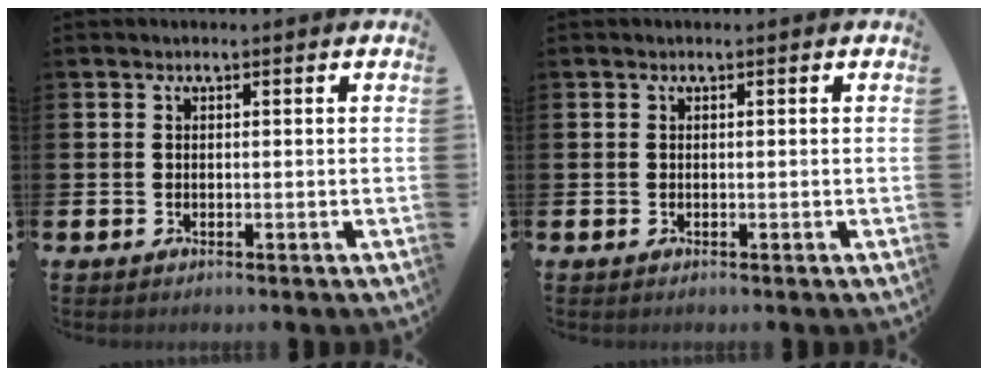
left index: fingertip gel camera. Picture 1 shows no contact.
{"total": 0.0}